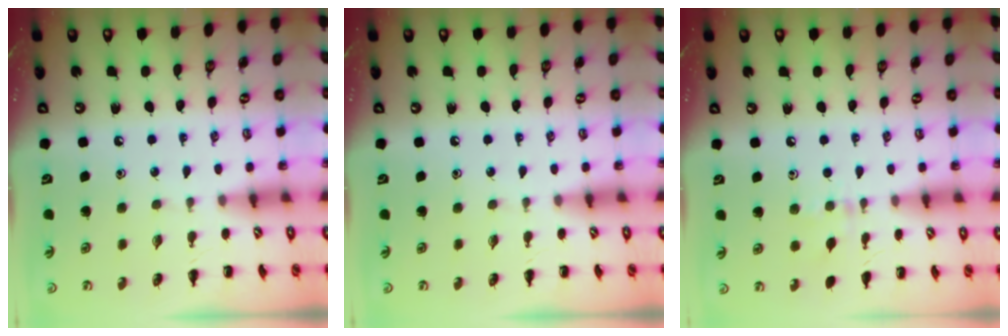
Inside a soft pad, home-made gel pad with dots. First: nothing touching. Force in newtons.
{"total": 0.0}
{"total": 5.3, "press": 5.0, "slide": 1.7}